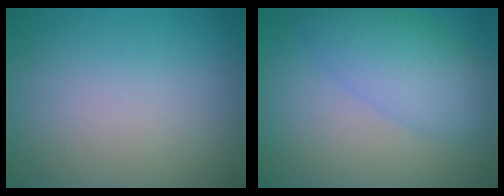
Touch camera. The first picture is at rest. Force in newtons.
{"total": 5.5, "press": 5.5, "slide": 0.2}